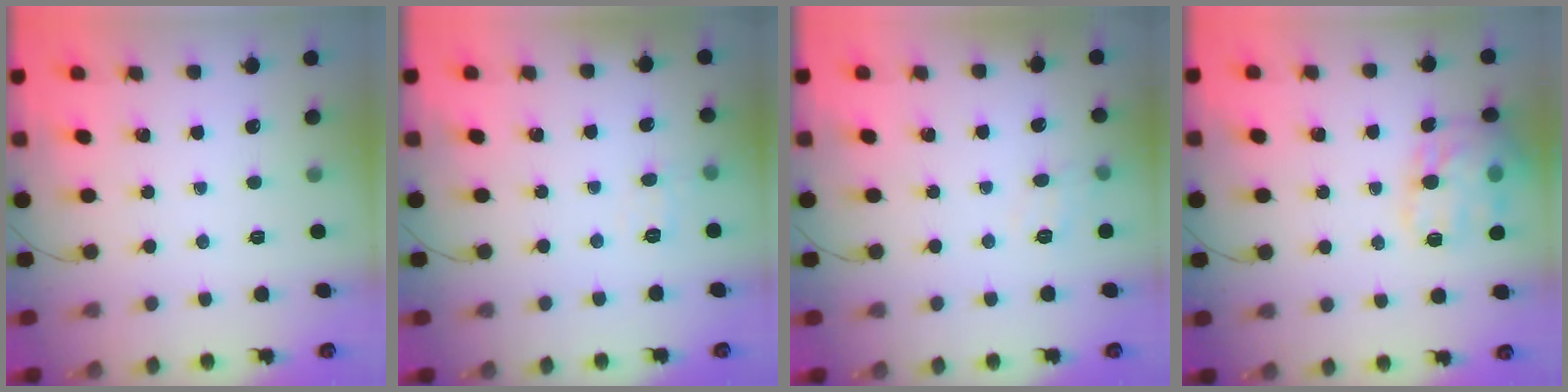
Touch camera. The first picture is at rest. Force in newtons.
{"total": 4.9, "press": 4.7, "slide": 1.4}
{"total": 5.0, "press": 4.7, "slide": 1.6}
{"total": 16.7, "press": 16.7, "slide": 0.9}